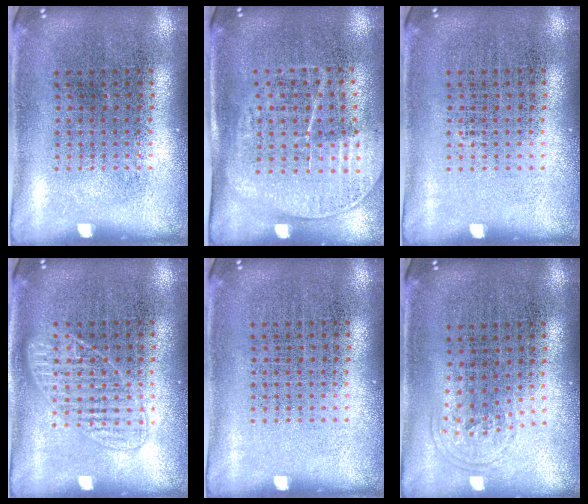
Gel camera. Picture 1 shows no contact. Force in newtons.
{"total": 1.7, "press": 1.4, "slide": 0.9}
{"total": 0.0}
{"total": 2.3, "press": 2.2, "slide": 0.3}
{"total": 0.0}
{"total": 0.9, "press": 0.7, "slide": 0.7}